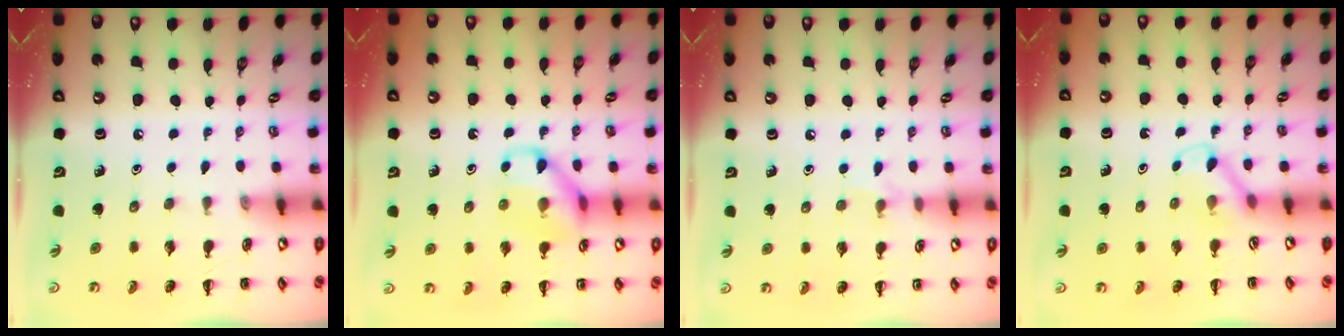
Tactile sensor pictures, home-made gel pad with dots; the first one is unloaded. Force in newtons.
{"total": 11.0, "press": 11.0, "slide": 1.4}
{"total": 3.5, "press": 3.3, "slide": 1.3}
{"total": 2.6, "press": 2.4, "slide": 0.9}